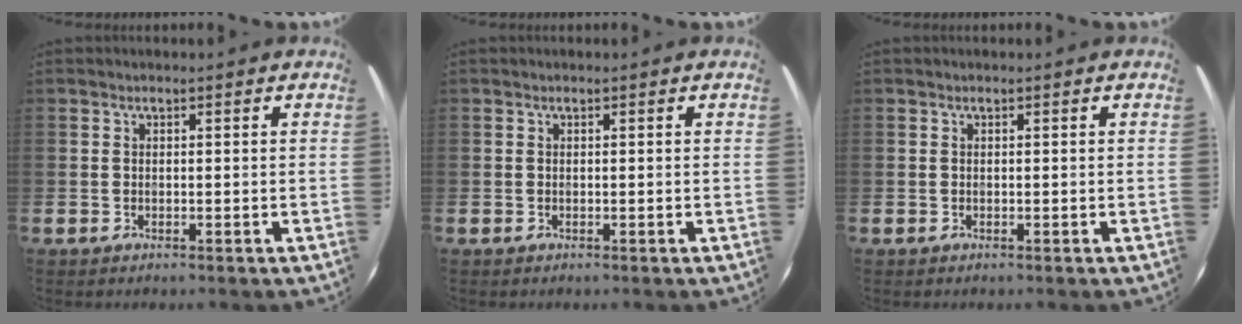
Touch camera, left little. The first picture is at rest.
{"total": 0.0}
{"total": 0.0}